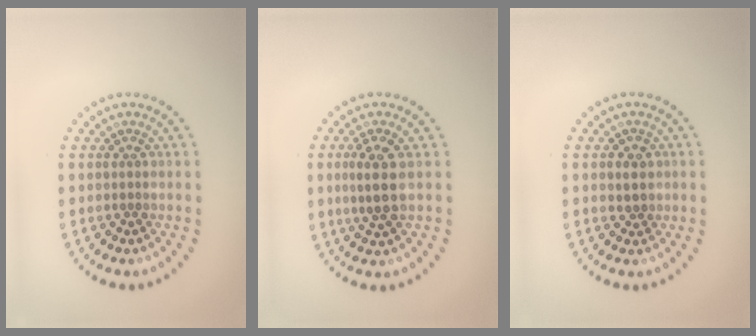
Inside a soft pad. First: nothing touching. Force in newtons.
{"total": 2.8, "press": 2.6, "slide": 1.0}
{"total": 1.3, "press": 1.2, "slide": 0.5}